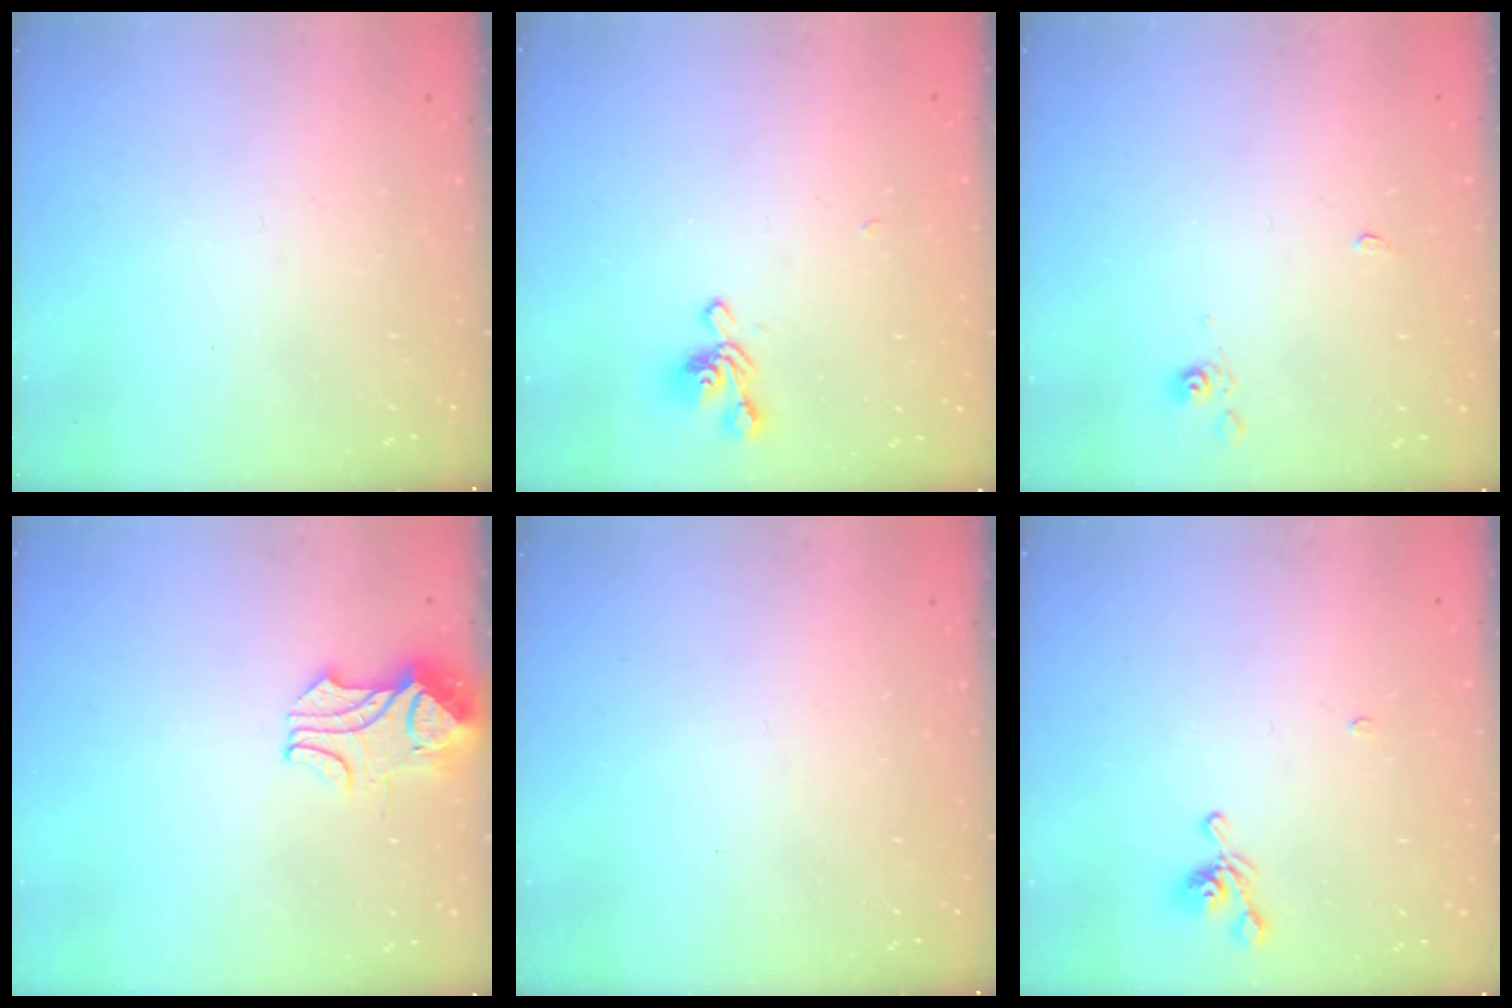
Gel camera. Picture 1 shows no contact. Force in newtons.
{"total": 1.8, "press": 1.6, "slide": 0.9}
{"total": 2.9, "press": 2.9, "slide": 0.6}
{"total": 2.1, "press": 1.9, "slide": 0.8}
{"total": 0.0}
{"total": 4.8, "press": 4.7, "slide": 0.5}